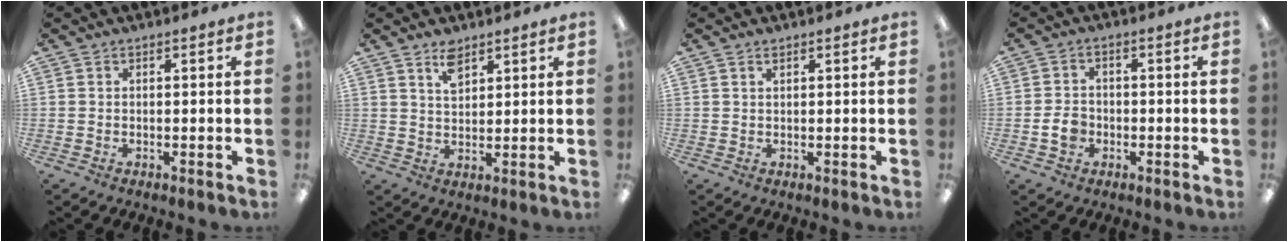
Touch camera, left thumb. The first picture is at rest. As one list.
[{"total": 5.0, "force": [3.5, 2.5, 2.6], "torque": [-0.043, -0.009, 0.062]}, {"total": 0.9, "force": [0.7, 0.5, 0.5], "torque": [-0.011, 0.000, 0.012]}, {"total": 4.4, "force": [-1.3, 3.3, 2.4], "torque": [-0.046, 0.007, -0.025]}]